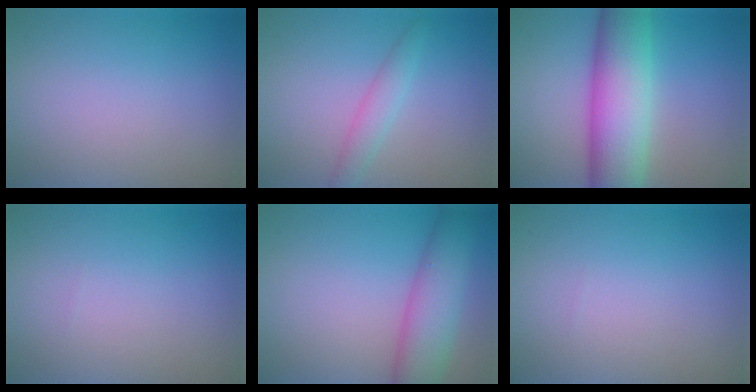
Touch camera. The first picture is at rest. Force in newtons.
{"total": 2.1, "press": 2.1, "slide": 0.1}
{"total": 10.3, "press": 10.3, "slide": 0.2}
{"total": 0.0}
{"total": 6.4, "press": 6.4, "slide": 0.3}
{"total": 0.0}